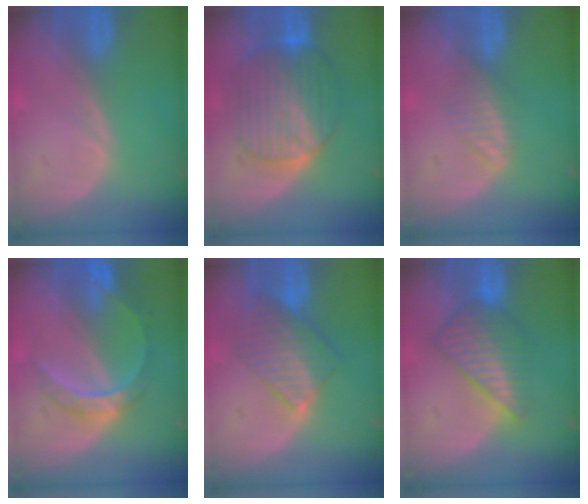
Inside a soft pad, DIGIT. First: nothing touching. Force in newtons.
{"total": 10.2, "press": 10.1, "slide": 0.7}
{"total": 2.7, "press": 2.7, "slide": 0.2}
{"total": 6.3, "press": 5.5, "slide": 3.1}
{"total": 8.0, "press": 7.1, "slide": 3.7}
{"total": 7.3, "press": 6.9, "slide": 2.2}